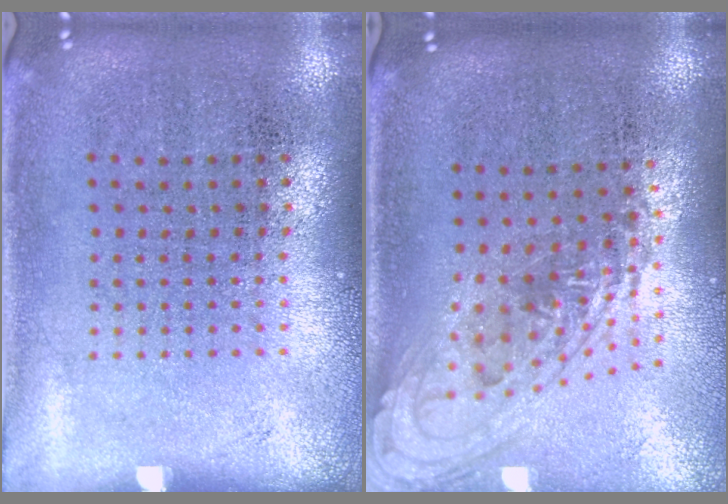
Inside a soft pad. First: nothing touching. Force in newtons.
{"total": 1.5, "press": 1.3, "slide": 0.7}